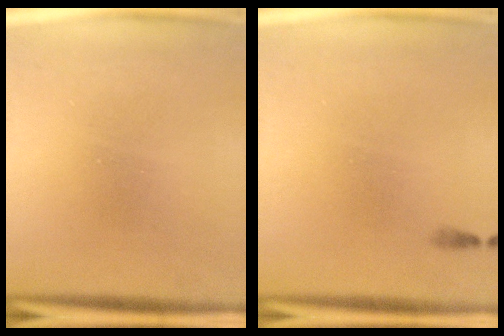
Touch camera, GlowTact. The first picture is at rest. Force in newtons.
{"total": 0.5}